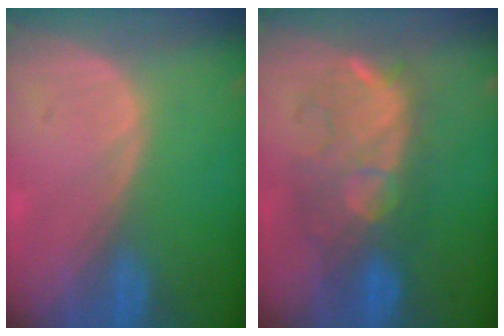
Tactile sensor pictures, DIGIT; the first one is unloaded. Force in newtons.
{"total": 9.0, "press": 9.0, "slide": 1.2}